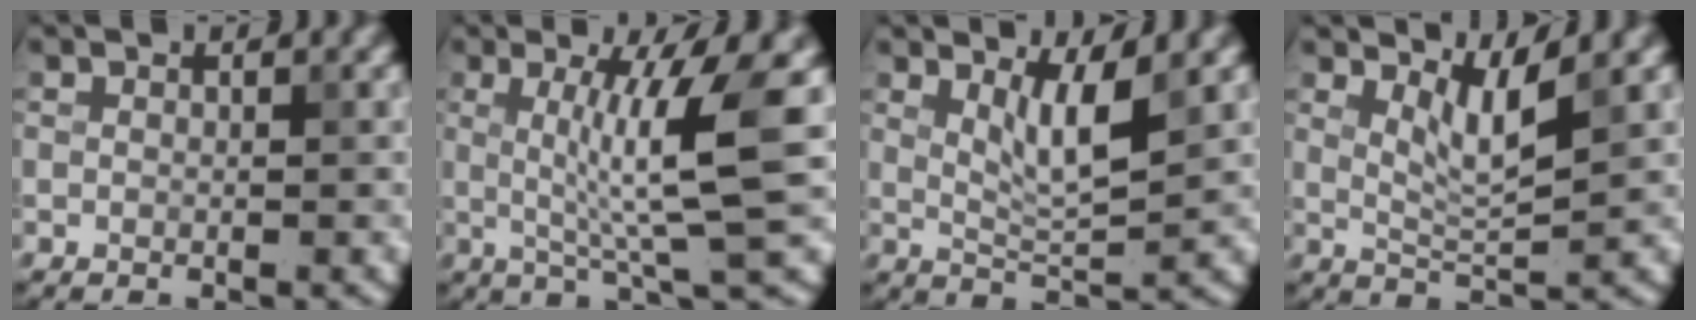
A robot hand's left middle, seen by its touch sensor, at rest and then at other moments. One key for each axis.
{"total": 6.9, "fx": 0.9, "fy": 0.5, "fz": 6.8, "tx": -0.117, "ty": -0.002, "tz": 0.020}
{"total": 3.0, "fx": 1.4, "fy": 0.4, "fz": 2.6, "tx": -0.052, "ty": -0.007, "tz": 0.033}
{"total": 2.7, "fx": 1.6, "fy": 0.2, "fz": 2.1, "tx": -0.046, "ty": -0.008, "tz": 0.039}